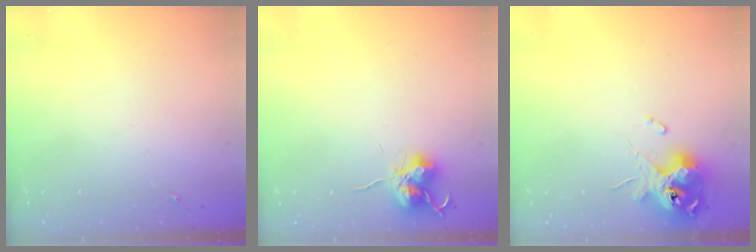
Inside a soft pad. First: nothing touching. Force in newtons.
{"total": 10.9, "press": 10.8, "slide": 0.8}
{"total": 12.4, "press": 12.2, "slide": 1.8}